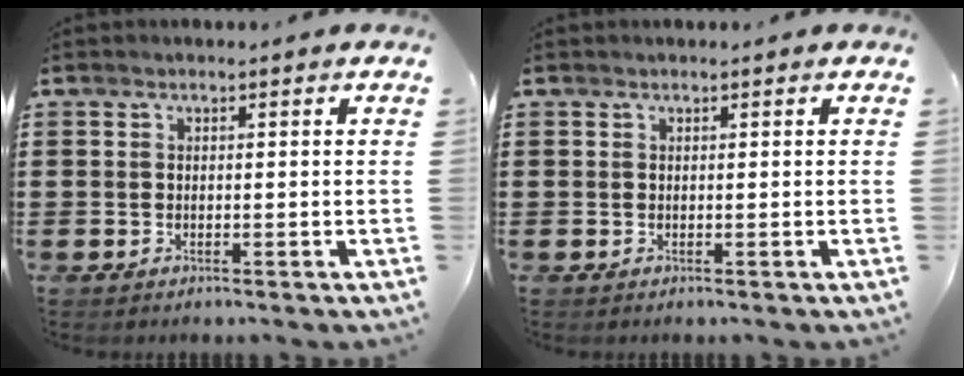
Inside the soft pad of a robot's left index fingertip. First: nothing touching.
{"total": 0.0}